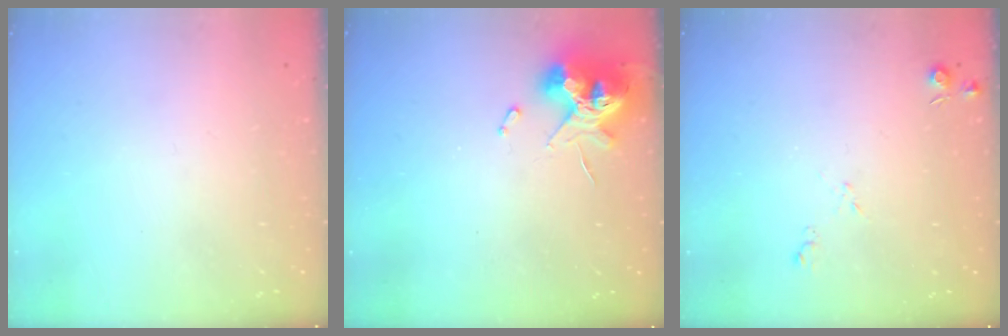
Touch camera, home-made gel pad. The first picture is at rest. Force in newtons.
{"total": 13.0, "press": 12.9, "slide": 1.4}
{"total": 5.4, "press": 5.4, "slide": 0.8}